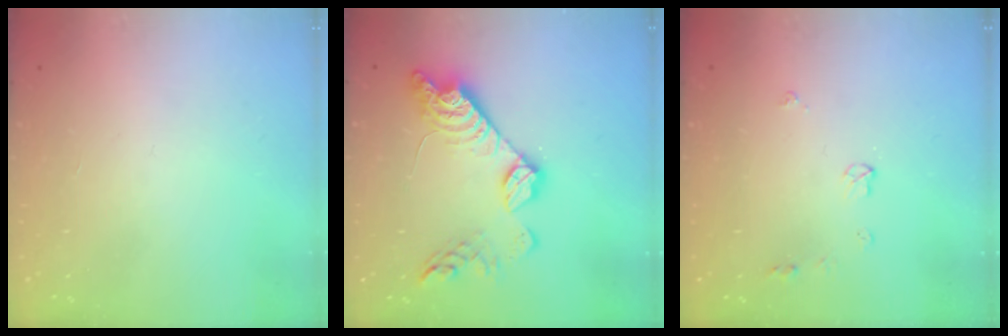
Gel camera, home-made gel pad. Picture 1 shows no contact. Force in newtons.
{"total": 16.0, "press": 15.9, "slide": 1.1}
{"total": 4.5, "press": 4.5, "slide": 0.6}